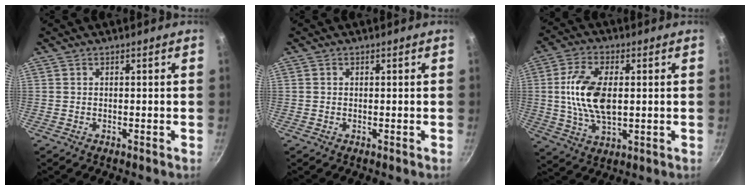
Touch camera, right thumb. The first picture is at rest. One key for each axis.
{"total": 0.0}
{"total": 12.5, "fx": 1.0, "fy": 6.7, "fz": 10.5, "tx": -0.196, "ty": 0.005, "tz": 0.019}